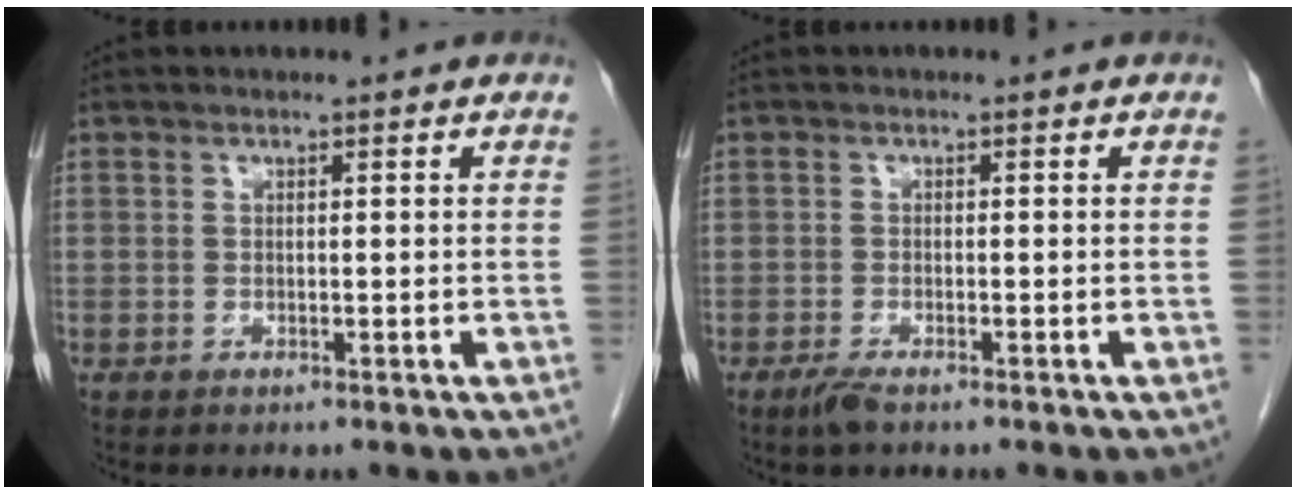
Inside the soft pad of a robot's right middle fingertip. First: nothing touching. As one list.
[{"total": 2.0, "force": [-1.4, 0.3, 1.4], "torque": [-0.029, -0.006, -0.023]}]